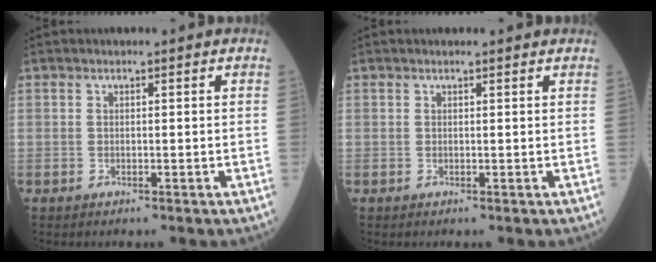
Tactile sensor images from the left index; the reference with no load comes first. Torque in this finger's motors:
{"motor_torque": [0.51, -1.15, -0.19, -0.01]}